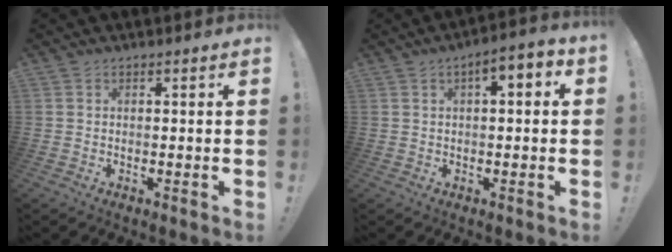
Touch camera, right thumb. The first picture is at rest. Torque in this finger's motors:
{"motor_torque": [0.60, 0.63, 0.42, 0.74, 0.03]}